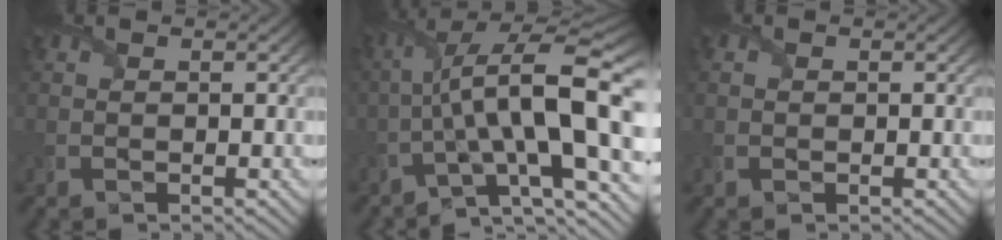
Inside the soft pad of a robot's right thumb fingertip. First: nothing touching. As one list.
[{"total": 15.6, "force": [-2.8, 4.0, 14.8], "torque": [-0.241, 0.006, -0.050]}, {"total": 0.0}]